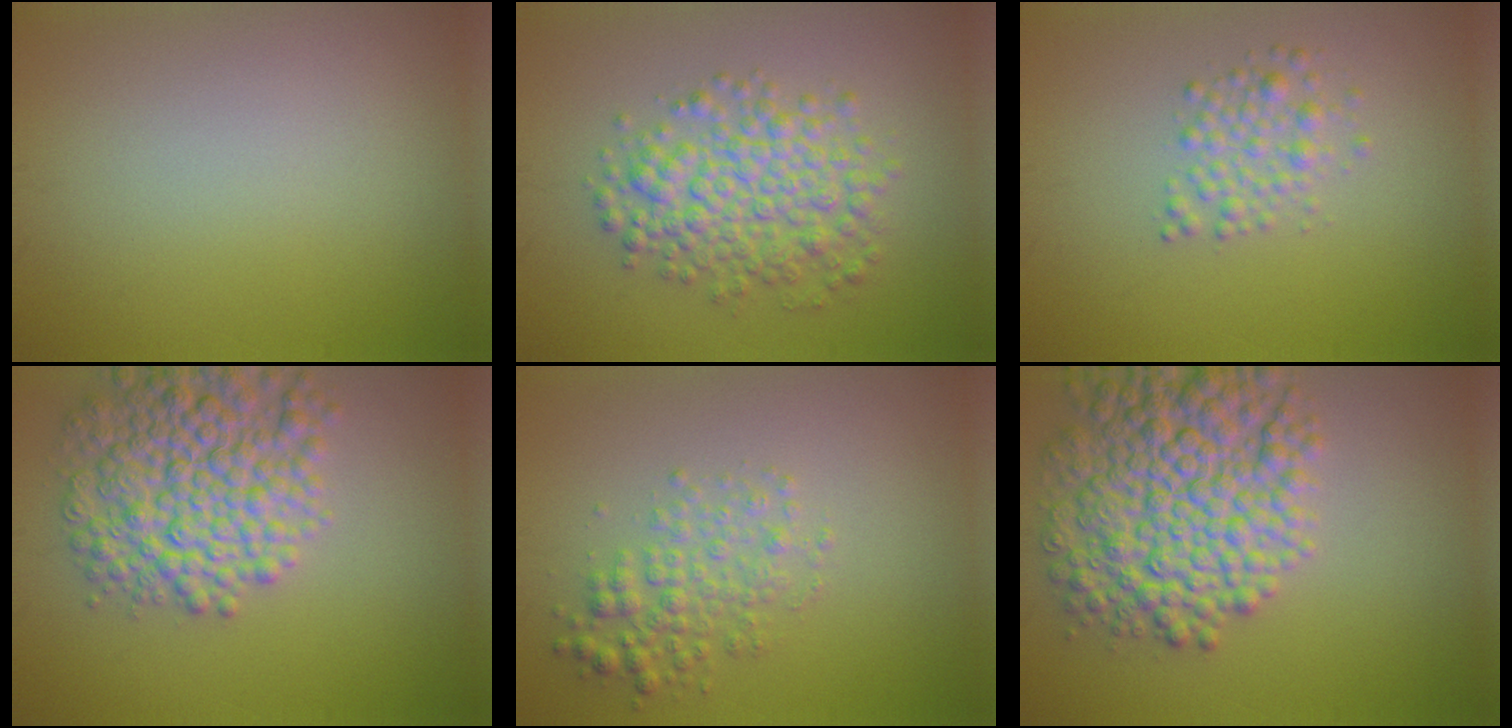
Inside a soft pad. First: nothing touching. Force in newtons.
{"total": 5.4, "press": 5.4, "slide": 0.1}
{"total": 2.3, "press": 2.3, "slide": 0.0}
{"total": 8.2, "press": 8.2, "slide": 0.3}
{"total": 2.9, "press": 2.9, "slide": 0.0}
{"total": 9.8, "press": 9.8, "slide": 0.2}